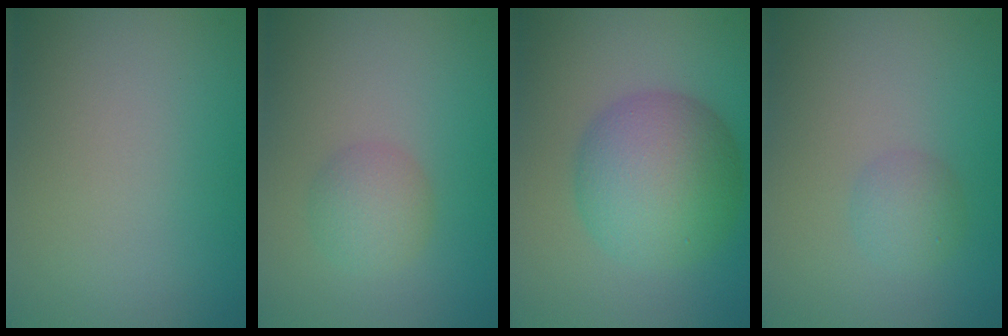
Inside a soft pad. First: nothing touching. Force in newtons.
{"total": 2.4, "press": 2.4, "slide": 0.1}
{"total": 7.4, "press": 7.4, "slide": 0.0}
{"total": 1.8, "press": 1.8, "slide": 0.0}